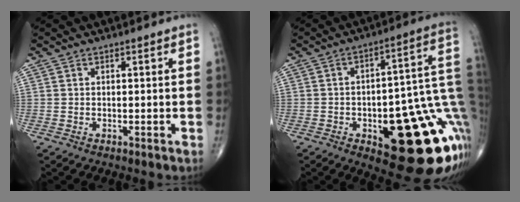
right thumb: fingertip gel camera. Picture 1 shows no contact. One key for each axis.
{"total": 25.1, "fx": -6.2, "fy": 9.2, "fz": 22.5, "tx": -0.228, "ty": 0.034, "tz": -0.066}